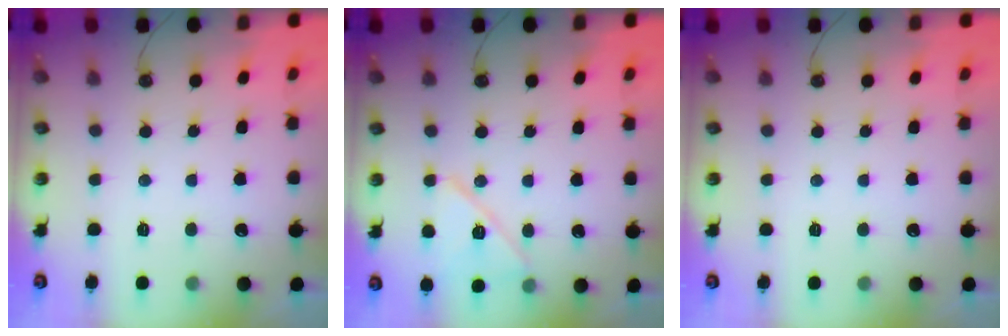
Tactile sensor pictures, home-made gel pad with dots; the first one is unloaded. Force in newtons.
{"total": 12.7, "press": 12.7, "slide": 0.7}
{"total": 0.0}